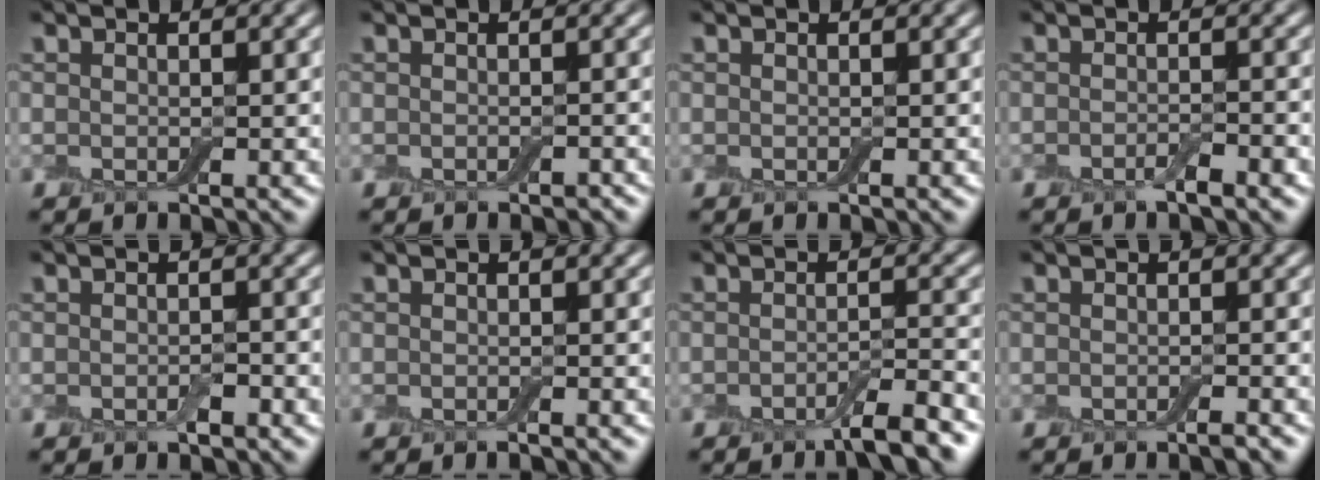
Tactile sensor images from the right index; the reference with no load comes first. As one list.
[{"total": 0.6, "force": [-0.5, 0.2, 0.4], "torque": [-0.006, 0.000, -0.006]}, {"total": 0.0}, {"total": 1.6, "force": [-1.0, 0.3, 1.2], "torque": [-0.018, 0.000, -0.017]}, {"total": 1.1, "force": [-0.5, 0.4, 0.9], "torque": [-0.014, -0.001, -0.008]}, {"total": 0.5, "force": [-0.4, 0.0, 0.4], "torque": [-0.003, 0.000, -0.006]}, {"total": 3.8, "force": [-2.5, 0.7, 2.9], "torque": [-0.038, 0.003, -0.047]}, {"total": 1.1, "force": [-0.7, 0.1, 0.8], "torque": [-0.011, -0.003, -0.012]}]